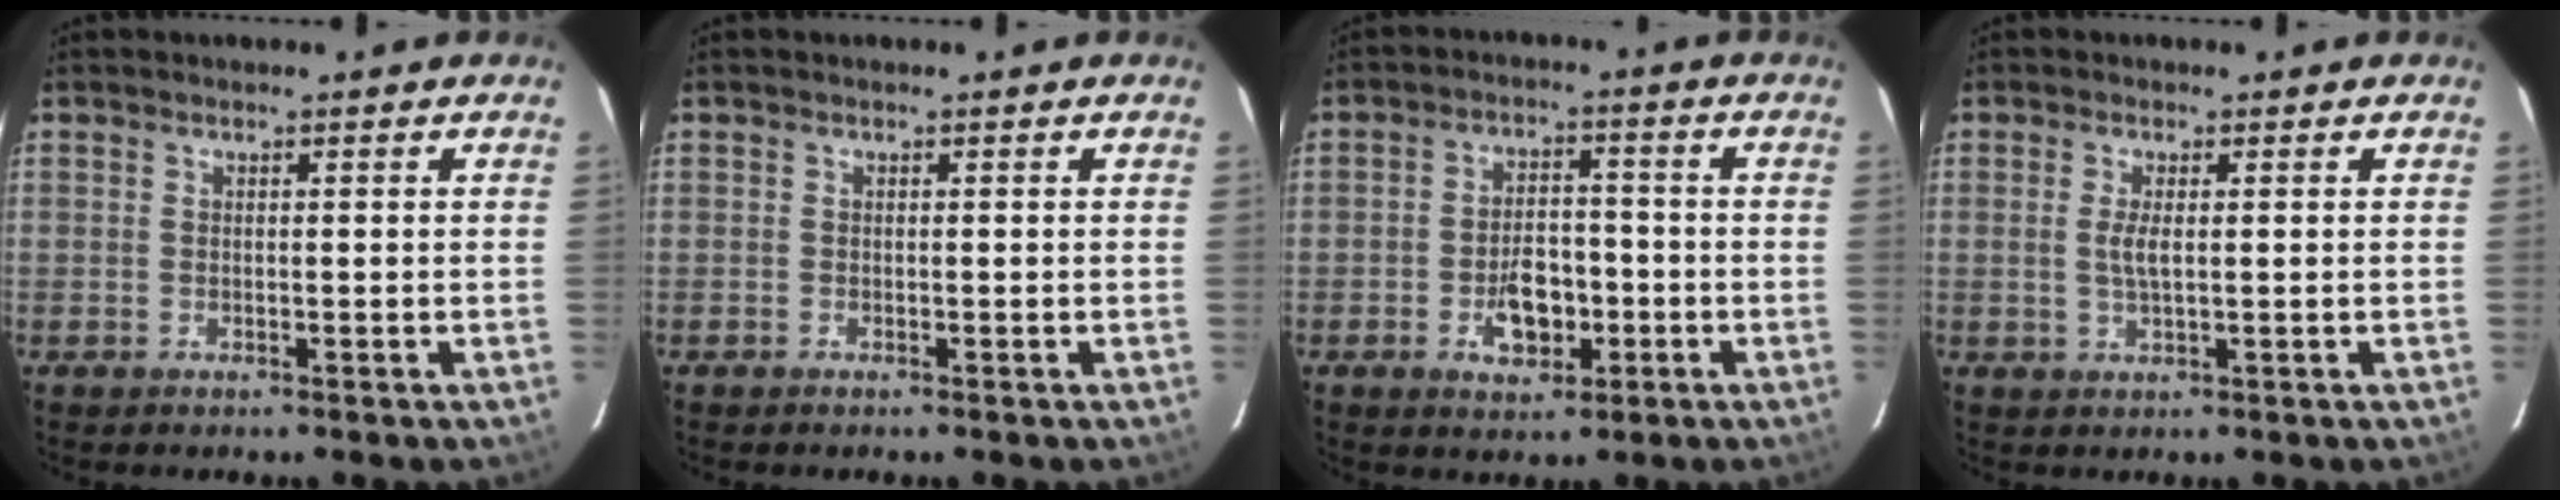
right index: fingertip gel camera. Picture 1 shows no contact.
{"total": 0.0}
{"total": 7.3, "force": [-2.7, 4.5, 5.1], "torque": [-0.096, 0.008, -0.034]}
{"total": 2.5, "force": [0.2, 0.7, 2.4], "torque": [-0.049, -0.003, 0.003]}